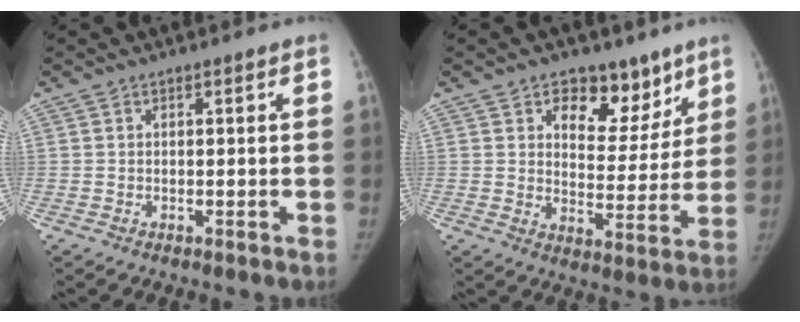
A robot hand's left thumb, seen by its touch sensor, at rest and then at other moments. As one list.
[{"total": 12.1, "force": [7.6, 7.5, 5.6], "torque": [-0.025, -0.040, 0.112]}]